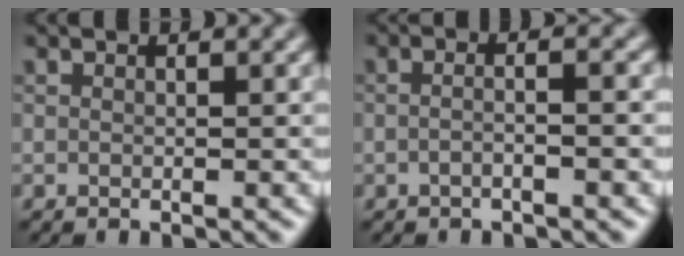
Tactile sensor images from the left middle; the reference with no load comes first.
{"total": 2.8, "force": [-0.3, 1.1, 2.5], "torque": [-0.015, 0.000, -0.026]}